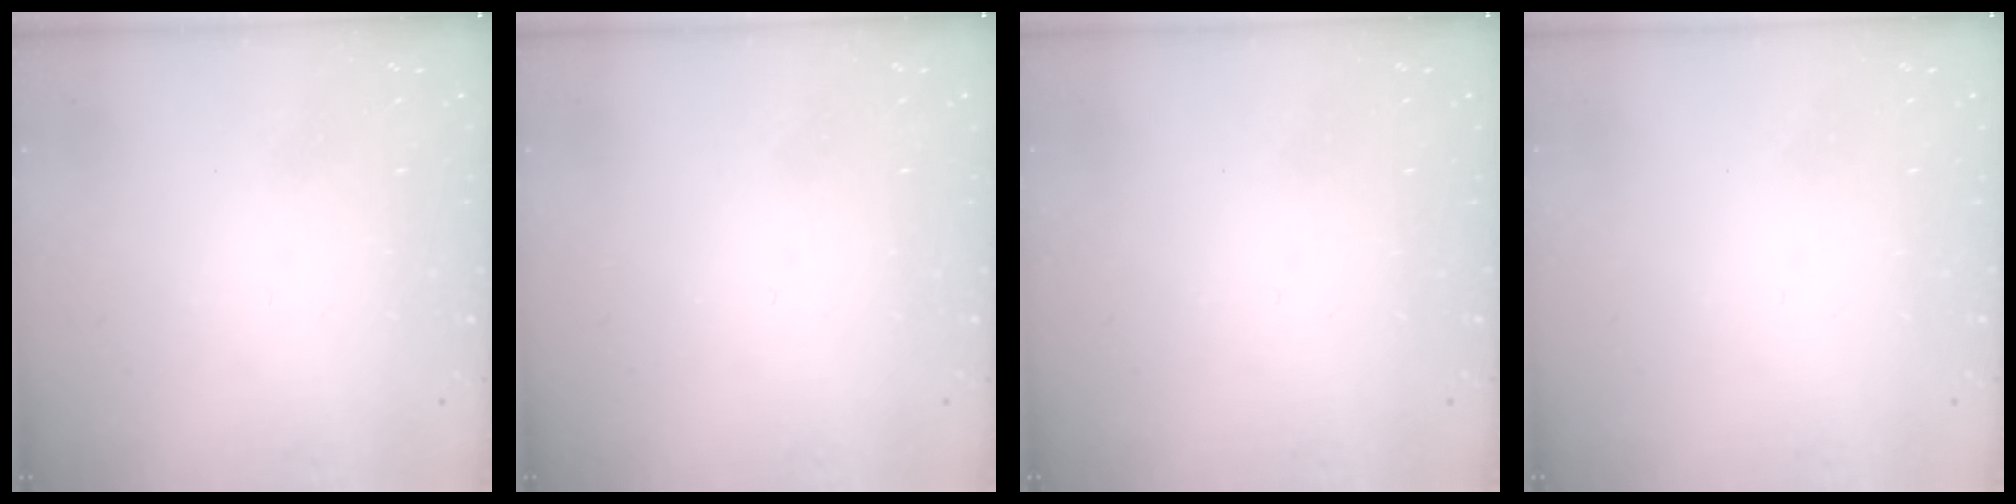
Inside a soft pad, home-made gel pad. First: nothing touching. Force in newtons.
{"total": 0.0}
{"total": 0.0}
{"total": 0.0}